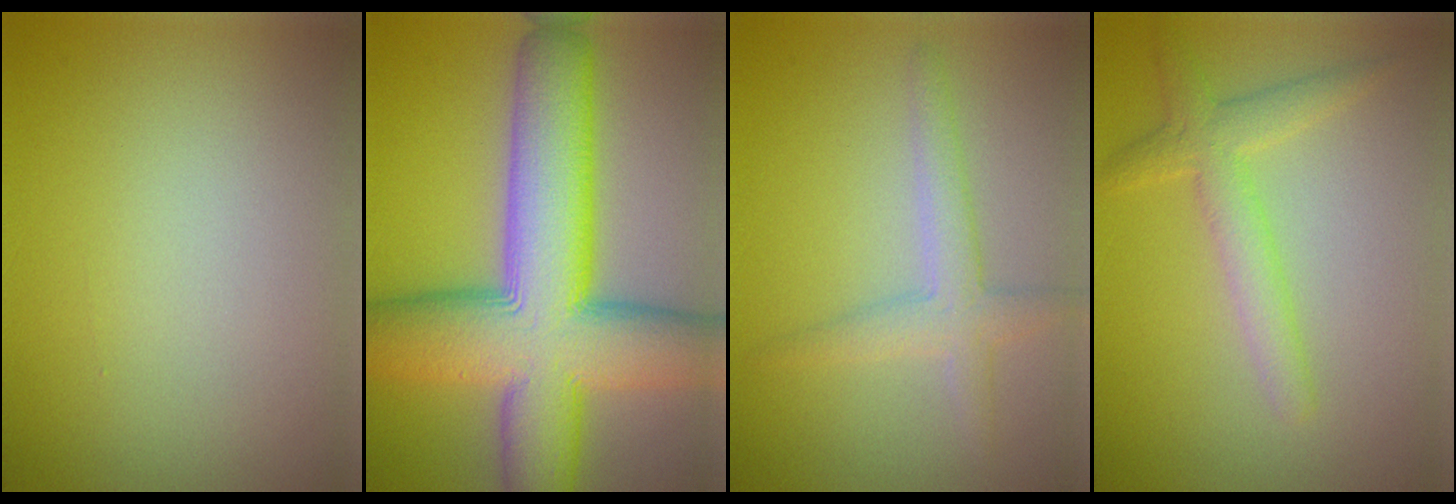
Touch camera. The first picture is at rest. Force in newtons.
{"total": 14.3, "press": 14.3, "slide": 0.6}
{"total": 1.9, "press": 1.8, "slide": 0.3}
{"total": 2.1, "press": 2.1, "slide": 0.1}